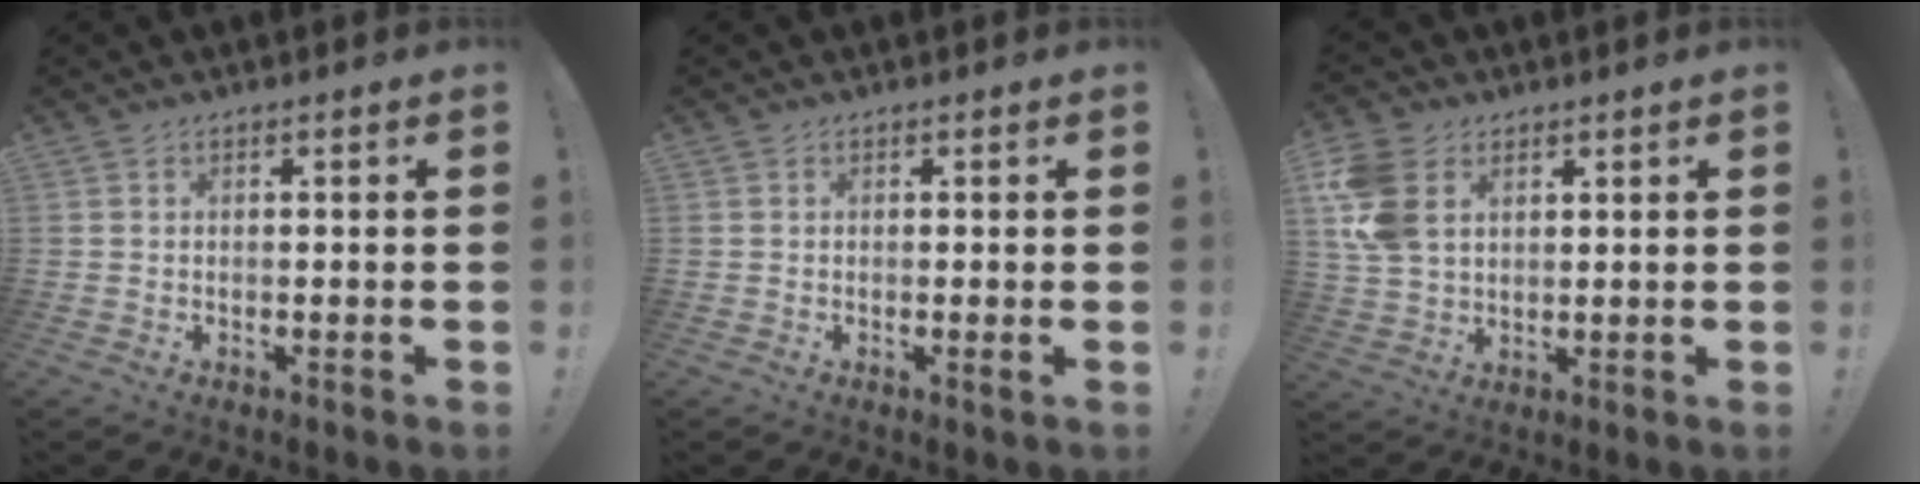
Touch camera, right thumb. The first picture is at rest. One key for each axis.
{"total": 1.3, "fx": 0.2, "fy": -0.1, "fz": 1.2, "tx": -0.015, "ty": -0.005, "tz": 0.002}
{"total": 12.2, "fx": 4.3, "fy": 8.6, "fz": 7.4, "tx": -0.155, "ty": -0.005, "tz": 0.087}